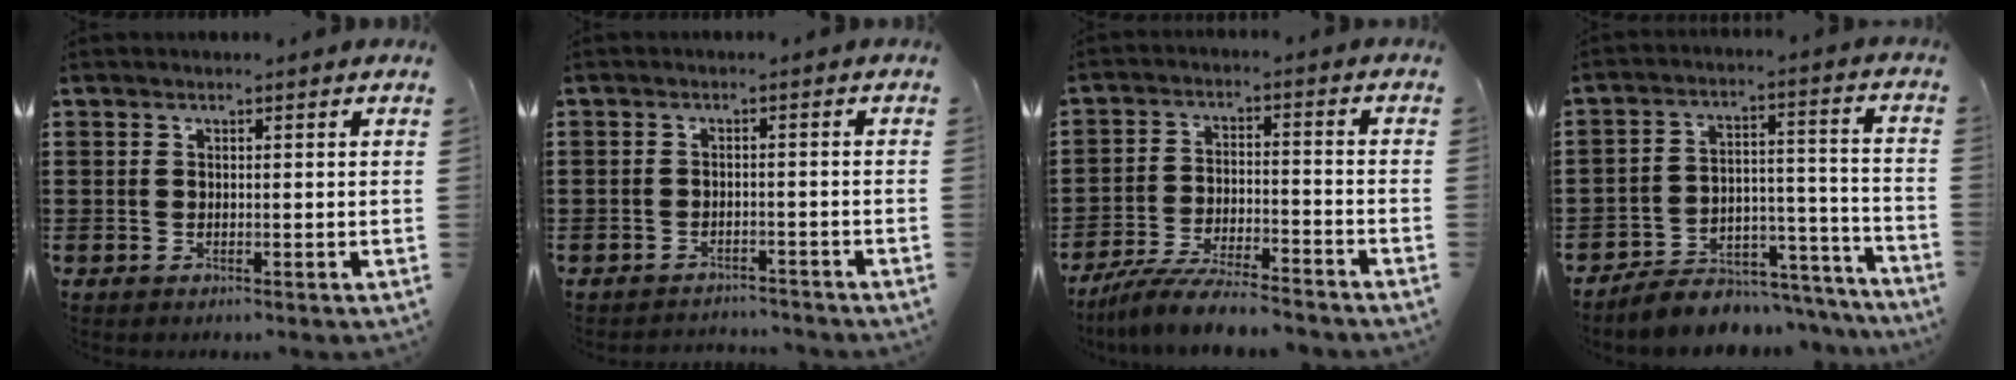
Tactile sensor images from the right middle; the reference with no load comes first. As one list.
[{"total": 2.2, "force": [-2.2, 0.3, -0.3], "torque": [-0.002, 0.002, -0.050]}, {"total": 7.6, "force": [-7.0, 0.6, 2.8], "torque": [-0.056, 0.004, -0.135]}, {"total": 5.7, "force": [-5.3, 1.8, 0.7], "torque": [-0.011, 0.014, -0.104]}]